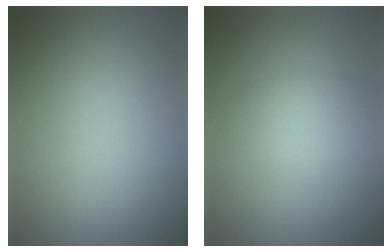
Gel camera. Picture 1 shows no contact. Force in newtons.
{"total": 2.8, "press": 2.8, "slide": 0.1}